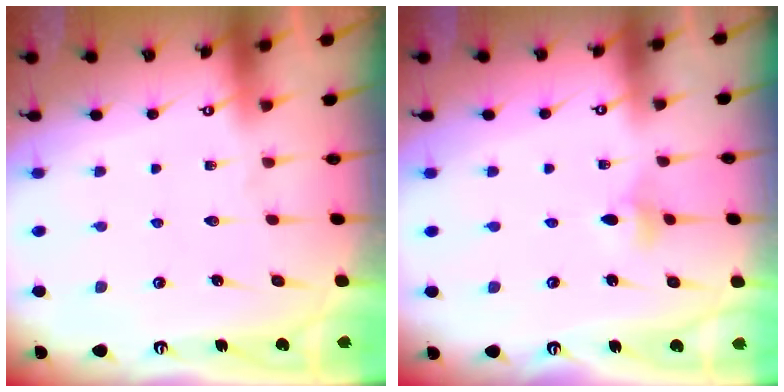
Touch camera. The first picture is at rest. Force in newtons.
{"total": 3.2, "press": 3.1, "slide": 0.7}